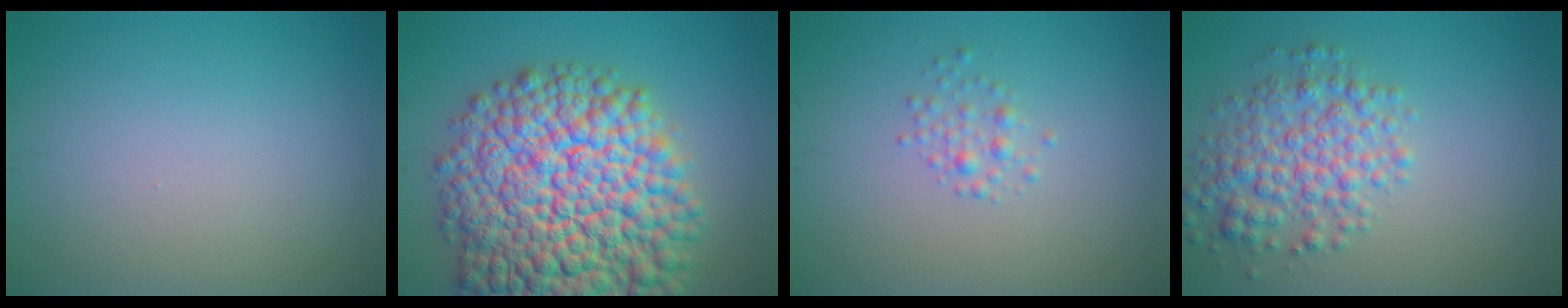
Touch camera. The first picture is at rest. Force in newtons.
{"total": 17.5, "press": 17.5, "slide": 0.7}
{"total": 1.3, "press": 1.3, "slide": 0.0}
{"total": 4.8, "press": 4.8, "slide": 0.1}